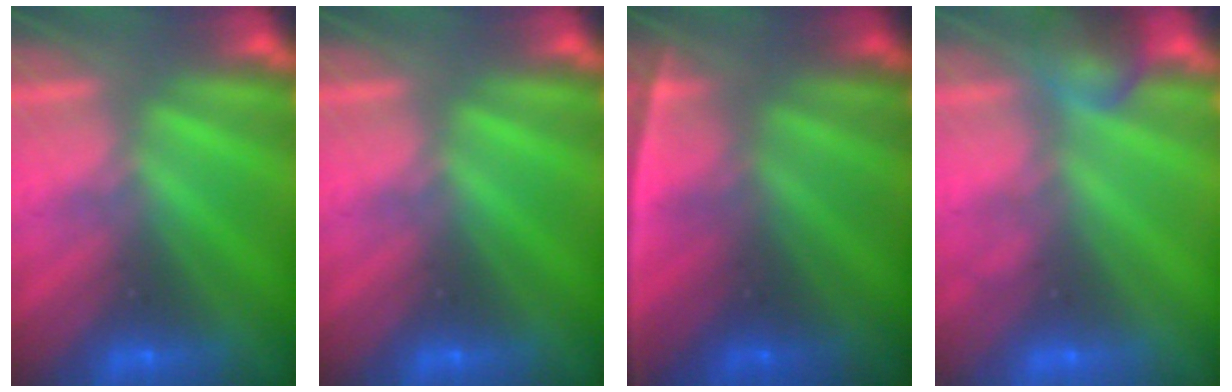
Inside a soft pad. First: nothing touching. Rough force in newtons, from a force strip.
{"total": 0.0}
{"total": 2.8}
{"total": 2.5}